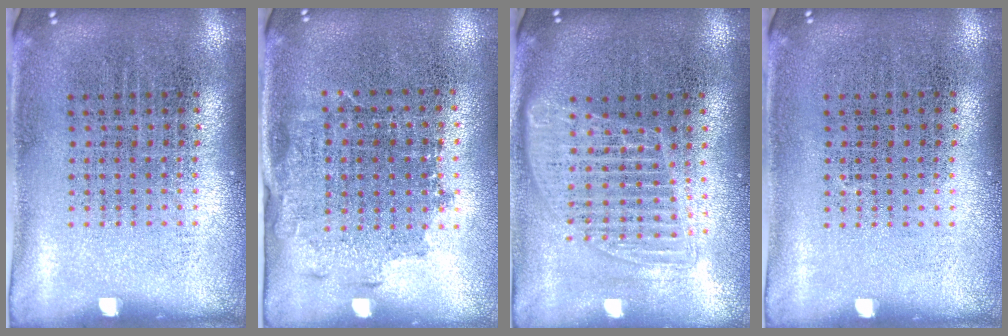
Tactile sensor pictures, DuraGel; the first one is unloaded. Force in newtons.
{"total": 1.4, "press": 1.2, "slide": 0.7}
{"total": 1.5, "press": 1.3, "slide": 0.7}
{"total": 0.0}